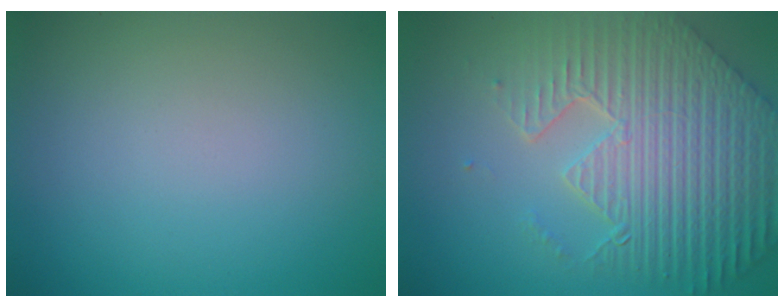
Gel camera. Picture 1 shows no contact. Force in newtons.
{"total": 9.2, "press": 6.5, "slide": 6.6}